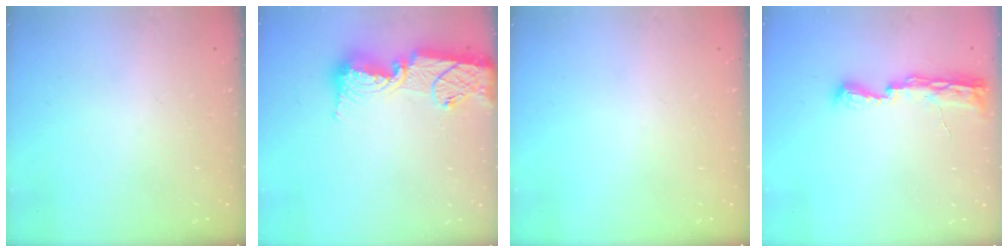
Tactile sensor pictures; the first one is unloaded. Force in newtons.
{"total": 16.0, "press": 15.9, "slide": 1.4}
{"total": 0.0}
{"total": 8.9, "press": 8.5, "slide": 2.3}